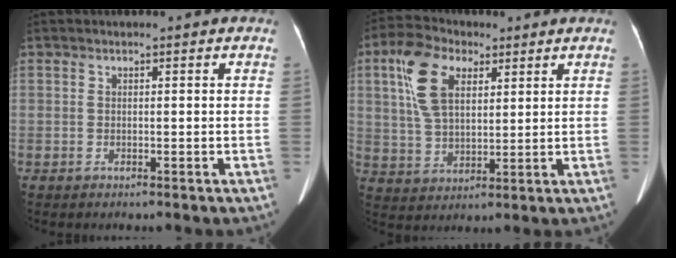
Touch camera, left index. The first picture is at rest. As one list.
[{"total": 9.6, "force": [3.9, 5.2, 7.0], "torque": [-0.157, 0.021, 0.081]}]